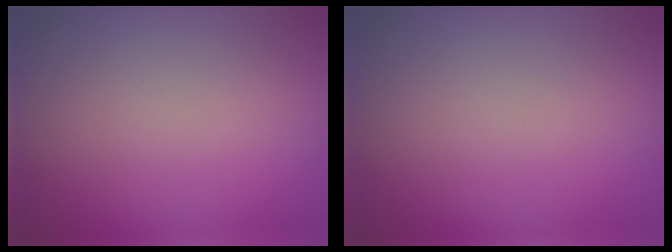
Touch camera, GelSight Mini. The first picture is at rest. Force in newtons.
{"total": 0.0}